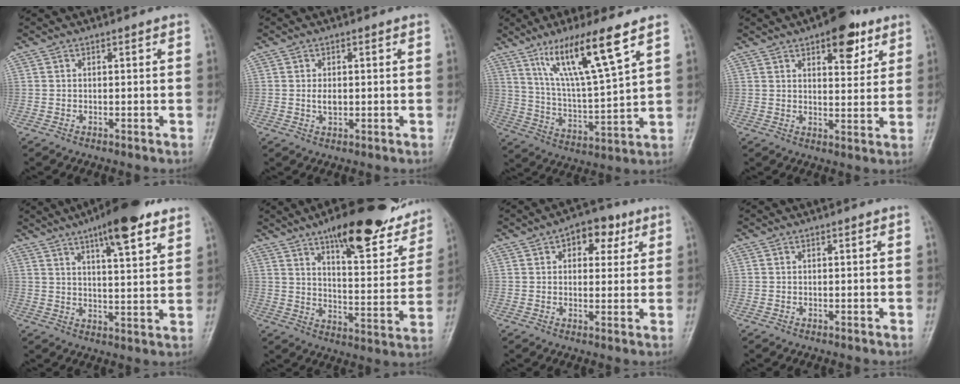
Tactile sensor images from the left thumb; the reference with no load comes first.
{"total": 2.3, "force": [0.1, 1.4, 1.8], "torque": [-0.030, -0.002, 0.003]}
{"total": 14.4, "force": [8.4, 1.6, 11.6], "torque": [-0.209, -0.041, 0.163]}
{"total": 9.2, "force": [5.2, 4.2, 6.3], "torque": [-0.058, -0.022, 0.069]}
{"total": 13.5, "force": [8.7, 3.3, 9.9], "torque": [-0.125, -0.035, 0.126]}
{"total": 21.0, "force": [14.3, 6.7, 13.9], "torque": [-0.148, -0.060, 0.205]}
{"total": 7.5, "force": [3.4, 4.8, 4.8], "torque": [-0.025, -0.003, 0.038]}
{"total": 0.0}